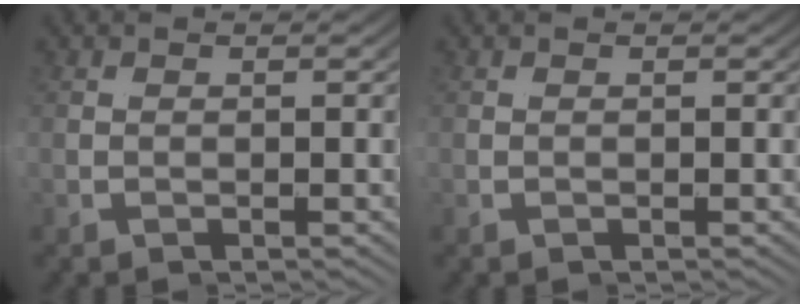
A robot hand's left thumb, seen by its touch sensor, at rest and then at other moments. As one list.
[{"total": 0.0}]